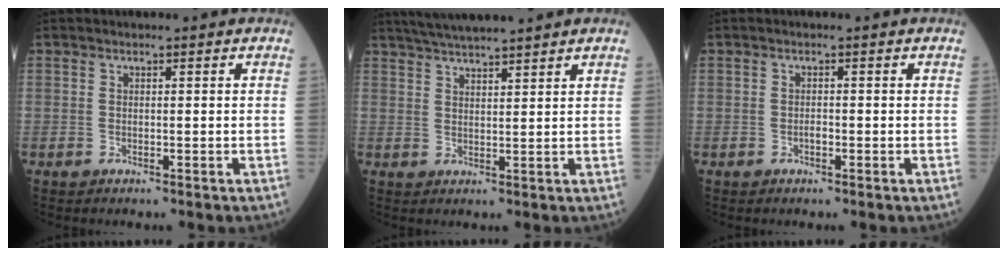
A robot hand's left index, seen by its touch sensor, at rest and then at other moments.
{"total": 7.7, "force": [6.8, -0.5, 3.5], "torque": [-0.065, 0.026, 0.110]}
{"total": 0.8, "force": [-0.4, 0.3, 0.6], "torque": [-0.012, 0.002, -0.007]}